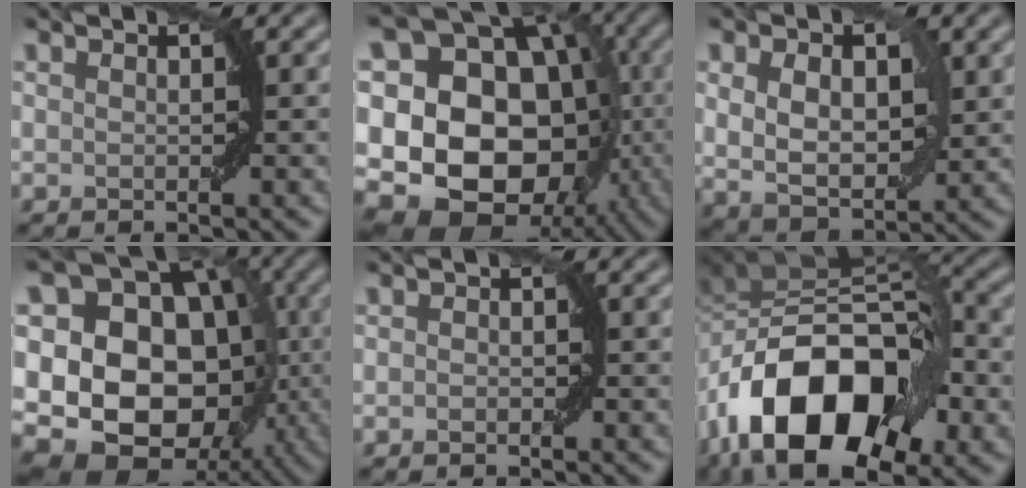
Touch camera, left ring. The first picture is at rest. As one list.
[{"total": 17.7, "force": [-1.9, 14.4, 10.2], "torque": [-0.140, 0.003, -0.045]}, {"total": 5.9, "force": [1.0, 3.9, 4.4], "torque": [-0.078, -0.005, 0.022]}, {"total": 16.3, "force": [-1.0, 13.1, 9.6], "torque": [-0.120, 0.008, -0.035]}, {"total": 0.8, "force": [-0.3, 0.5, 0.5], "torque": [-0.007, 0.002, -0.005]}, {"total": 14.5, "force": [-5.5, 9.0, 9.9], "torque": [-0.161, 0.007, -0.107]}]